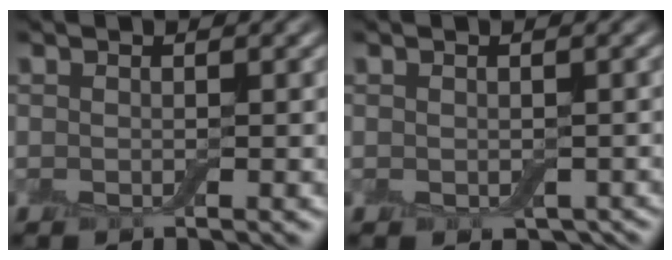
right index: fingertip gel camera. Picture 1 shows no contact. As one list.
[{"total": 1.9, "force": [-0.8, 1.4, 1.1], "torque": [-0.019, -0.015, -0.008]}]